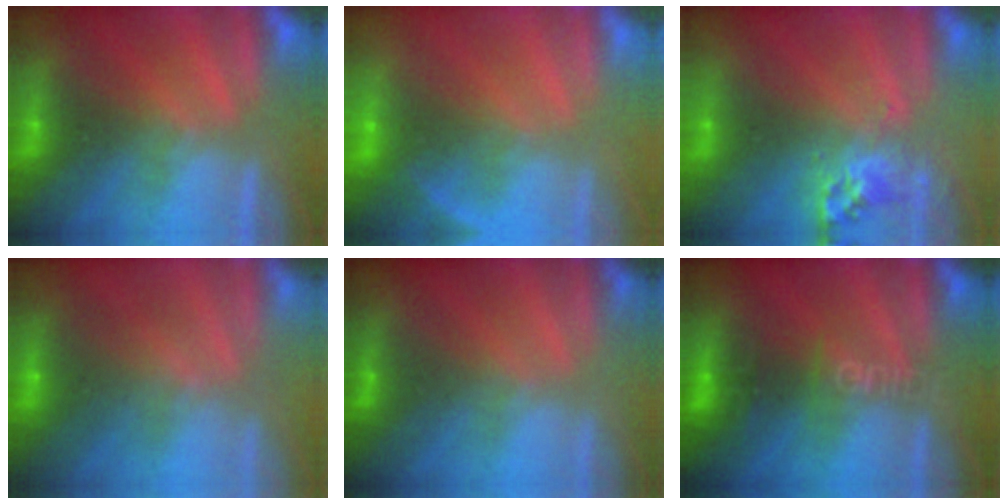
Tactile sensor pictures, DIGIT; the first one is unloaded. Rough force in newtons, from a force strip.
{"total": 8.1}
{"total": 2.7}
{"total": 6.4}
{"total": 1.4}
{"total": 2.8}